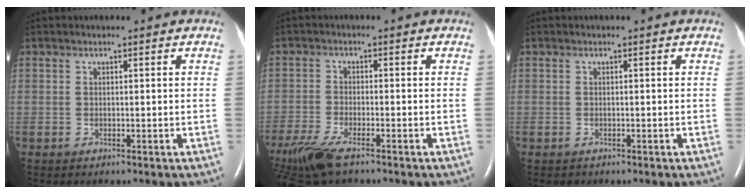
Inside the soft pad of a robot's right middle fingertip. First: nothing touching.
{"total": 9.9, "force": [-7.3, 2.4, 6.3], "torque": [-0.132, -0.024, -0.132]}
{"total": 0.0}